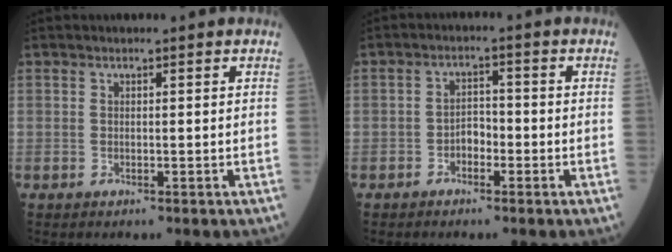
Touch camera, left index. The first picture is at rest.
{"total": 2.7, "force": [-1.5, 1.5, 1.7], "torque": [-0.022, 0.008, -0.032]}